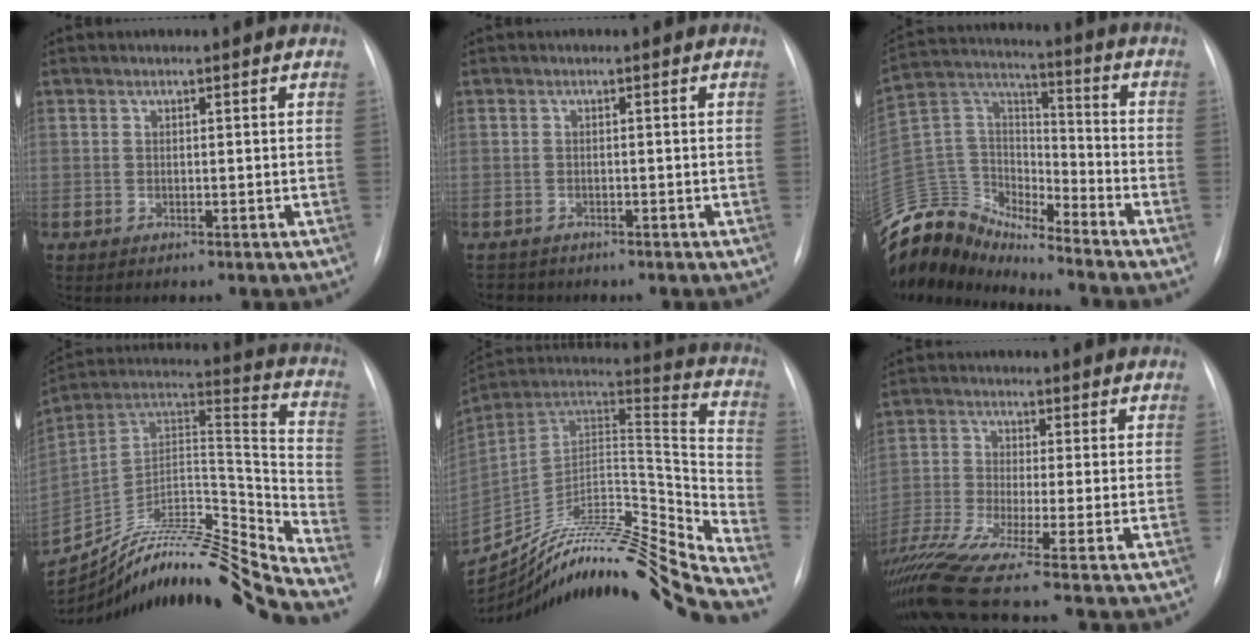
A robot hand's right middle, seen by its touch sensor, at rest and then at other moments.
{"total": 2.0, "force": [-1.8, 0.9, -0.3], "torque": [-0.001, -0.001, -0.029]}
{"total": 13.6, "force": [-13.3, 2.5, 1.4], "torque": [-0.032, 0.070, -0.258]}
{"total": 27.5, "force": [-24.9, -0.1, 11.5], "torque": [-0.210, 0.016, -0.407]}
{"total": 29.8, "force": [-26.3, -0.1, 14.1], "torque": [-0.190, -0.008, -0.410]}
{"total": 14.0, "force": [-10.0, -0.1, 9.7], "torque": [-0.240, -0.024, -0.184]}